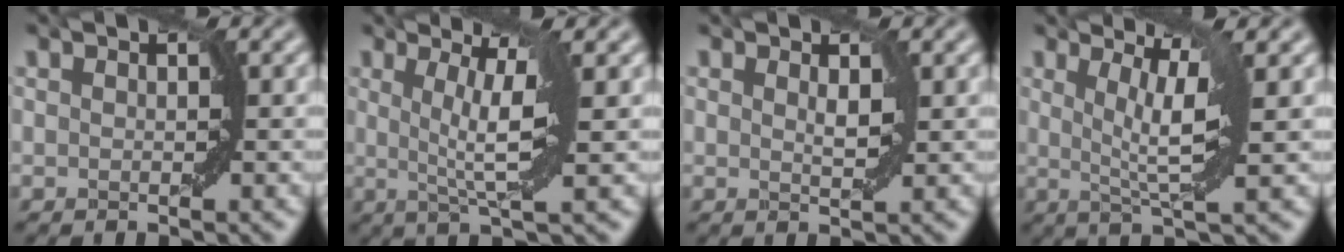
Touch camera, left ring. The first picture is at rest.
{"total": 4.5, "force": [0.3, 0.5, 4.4], "torque": [-0.085, 0.001, 0.012]}
{"total": 0.7, "force": [0.4, 0.2, 0.5], "torque": [-0.007, 0.000, 0.015]}
{"total": 4.3, "force": [0.5, 0.6, 4.3], "torque": [-0.082, -0.001, 0.016]}